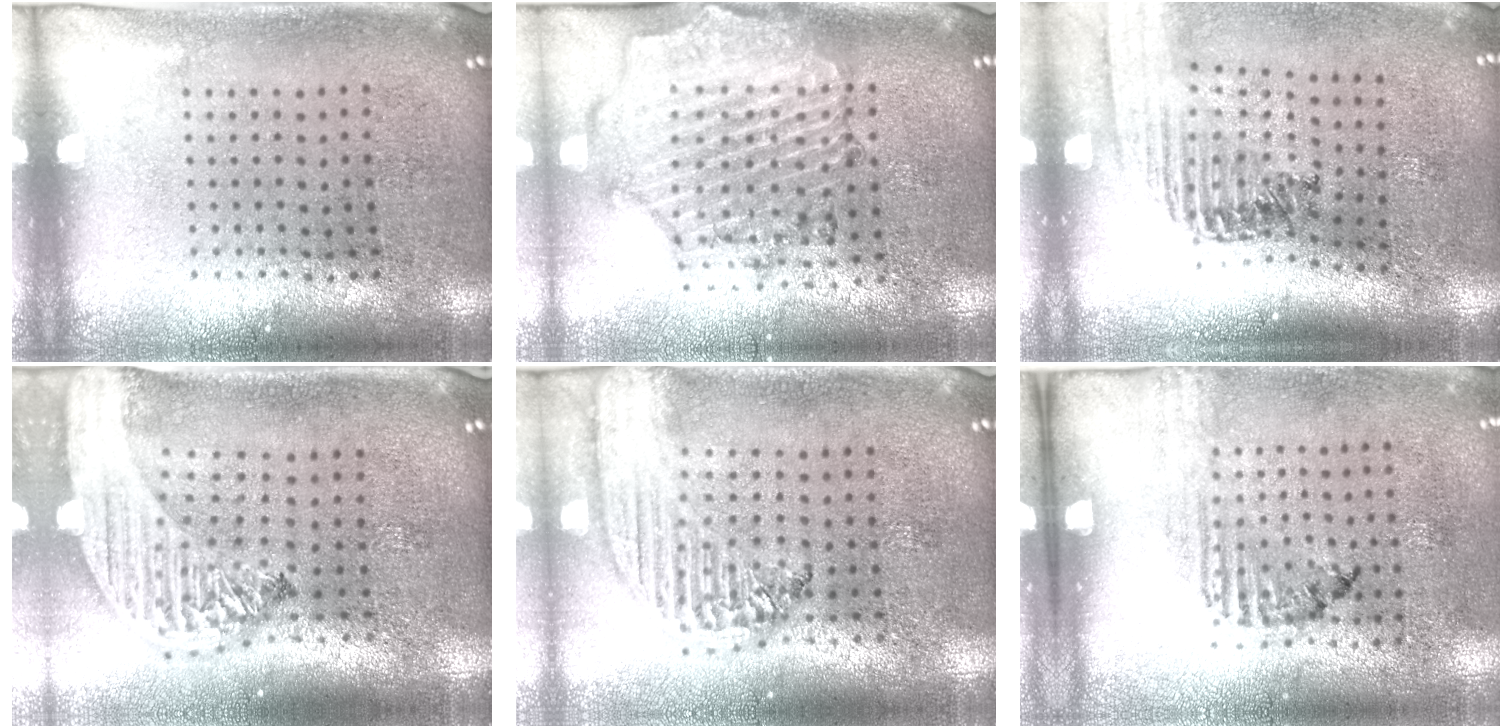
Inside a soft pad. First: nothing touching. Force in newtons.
{"total": 1.5, "press": 1.5, "slide": 0.3}
{"total": 1.5, "press": 1.4, "slide": 0.3}
{"total": 2.9, "press": 2.2, "slide": 1.8}
{"total": 2.2, "press": 1.9, "slide": 1.1}
{"total": 1.8, "press": 1.0, "slide": 1.5}